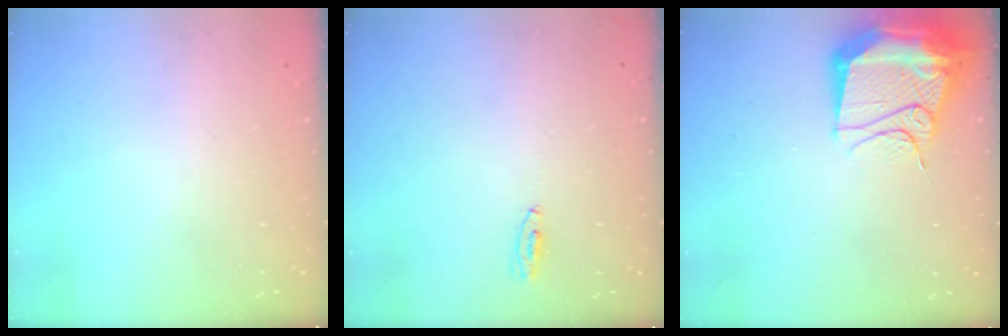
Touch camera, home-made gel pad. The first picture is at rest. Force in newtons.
{"total": 3.3, "press": 3.0, "slide": 1.5}
{"total": 17.7, "press": 17.4, "slide": 3.4}